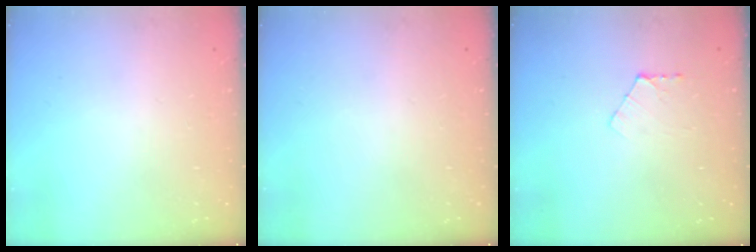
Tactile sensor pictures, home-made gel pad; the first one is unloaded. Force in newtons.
{"total": 0.0}
{"total": 4.8, "press": 4.7, "slide": 0.5}